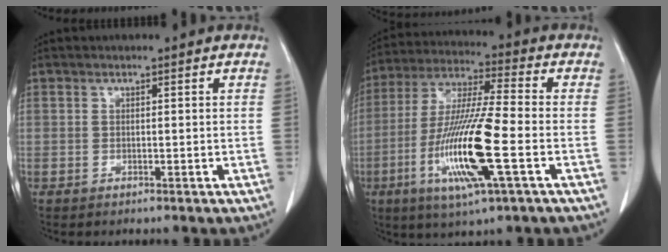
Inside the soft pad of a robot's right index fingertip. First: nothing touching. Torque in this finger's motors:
{"motor_torque": [2.14, 0.00, 0.53, 0.21]}